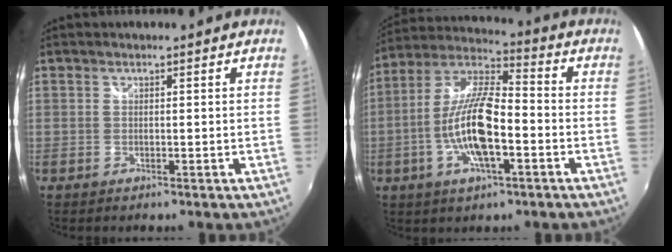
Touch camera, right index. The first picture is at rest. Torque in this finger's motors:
{"motor_torque": [2.14, 0.00, 1.05, 0.18]}